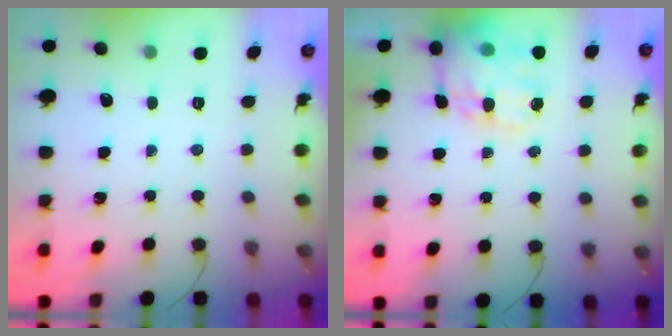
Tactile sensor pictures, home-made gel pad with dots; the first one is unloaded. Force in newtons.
{"total": 16.5, "press": 16.0, "slide": 4.1}